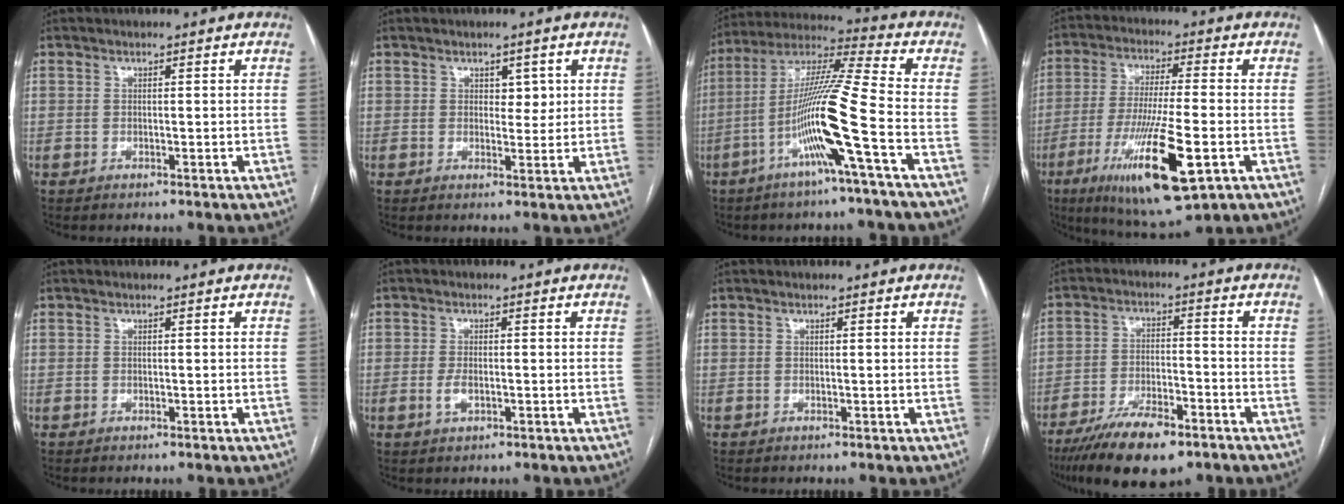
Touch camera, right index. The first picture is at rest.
{"total": 2.4, "force": [0.9, 1.5, 1.6], "torque": [-0.014, -0.002, 0.012]}
{"total": 14.4, "force": [-5.1, -1.7, 13.4], "torque": [-0.257, 0.000, -0.103]}
{"total": 16.4, "force": [-6.2, 2.1, 15.0], "torque": [-0.290, -0.037, -0.101]}
{"total": 0.0}
{"total": 2.2, "force": [-0.7, 1.0, 1.9], "torque": [-0.040, 0.000, -0.010]}
{"total": 0.0}
{"total": 12.3, "force": [-8.5, 3.6, 8.1], "torque": [-0.139, -0.016, -0.146]}